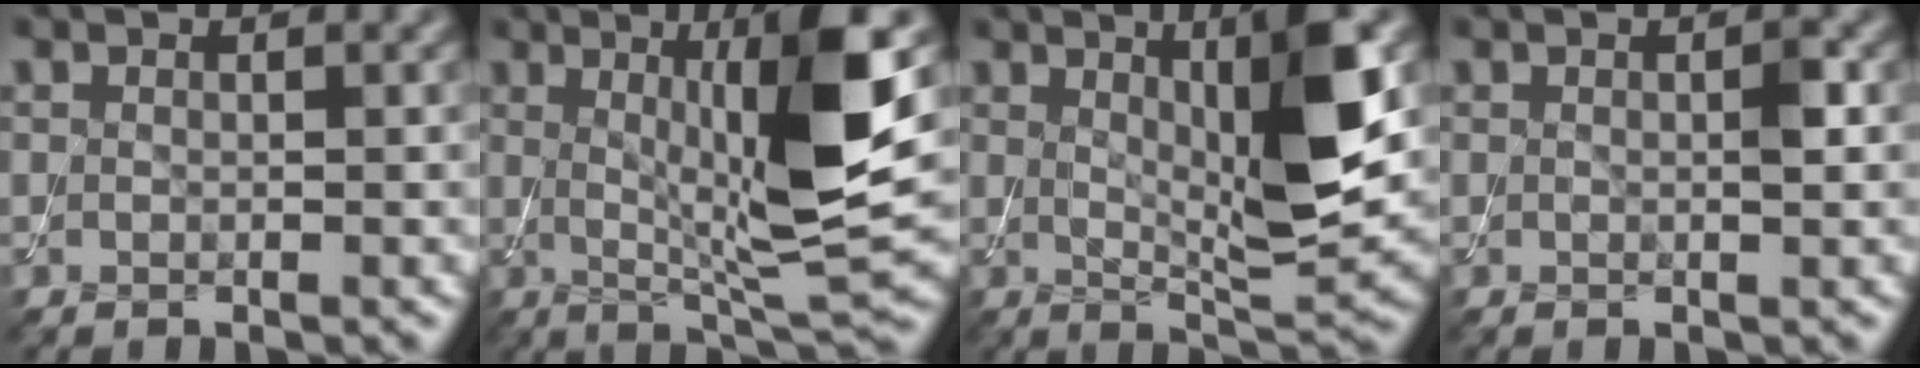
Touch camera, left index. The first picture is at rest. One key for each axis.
{"total": 10.6, "fx": 1.5, "fy": 1.9, "fz": 10.3, "tx": -0.158, "ty": -0.009, "tz": 0.035}
{"total": 7.7, "fx": 1.9, "fy": 1.3, "fz": 7.4, "tx": -0.109, "ty": -0.011, "tz": 0.038}
{"total": 1.3, "fx": 0.2, "fy": 0.2, "fz": 1.2, "tx": -0.019, "ty": 0.000, "tz": 0.001}